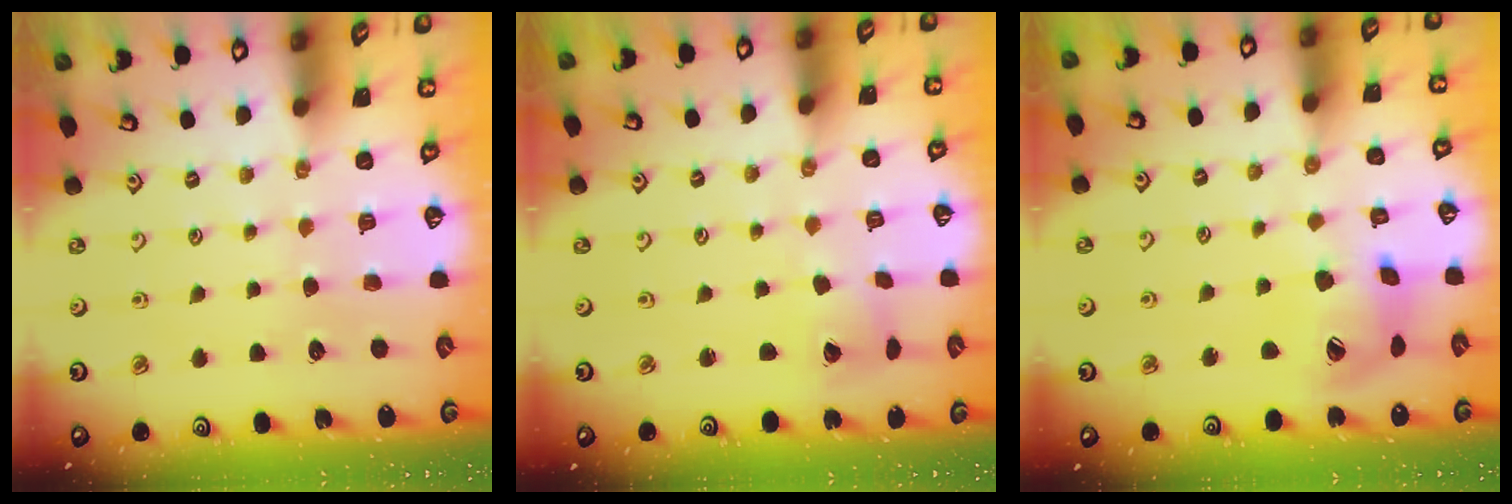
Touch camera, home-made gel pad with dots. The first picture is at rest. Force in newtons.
{"total": 4.1, "press": 4.1, "slide": 0.5}
{"total": 13.9, "press": 13.8, "slide": 1.9}